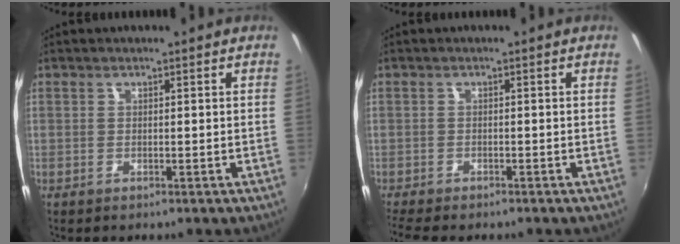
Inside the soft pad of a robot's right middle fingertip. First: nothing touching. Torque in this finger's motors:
{"motor_torque": [1.16, -0.98, 0.15, 0.10]}